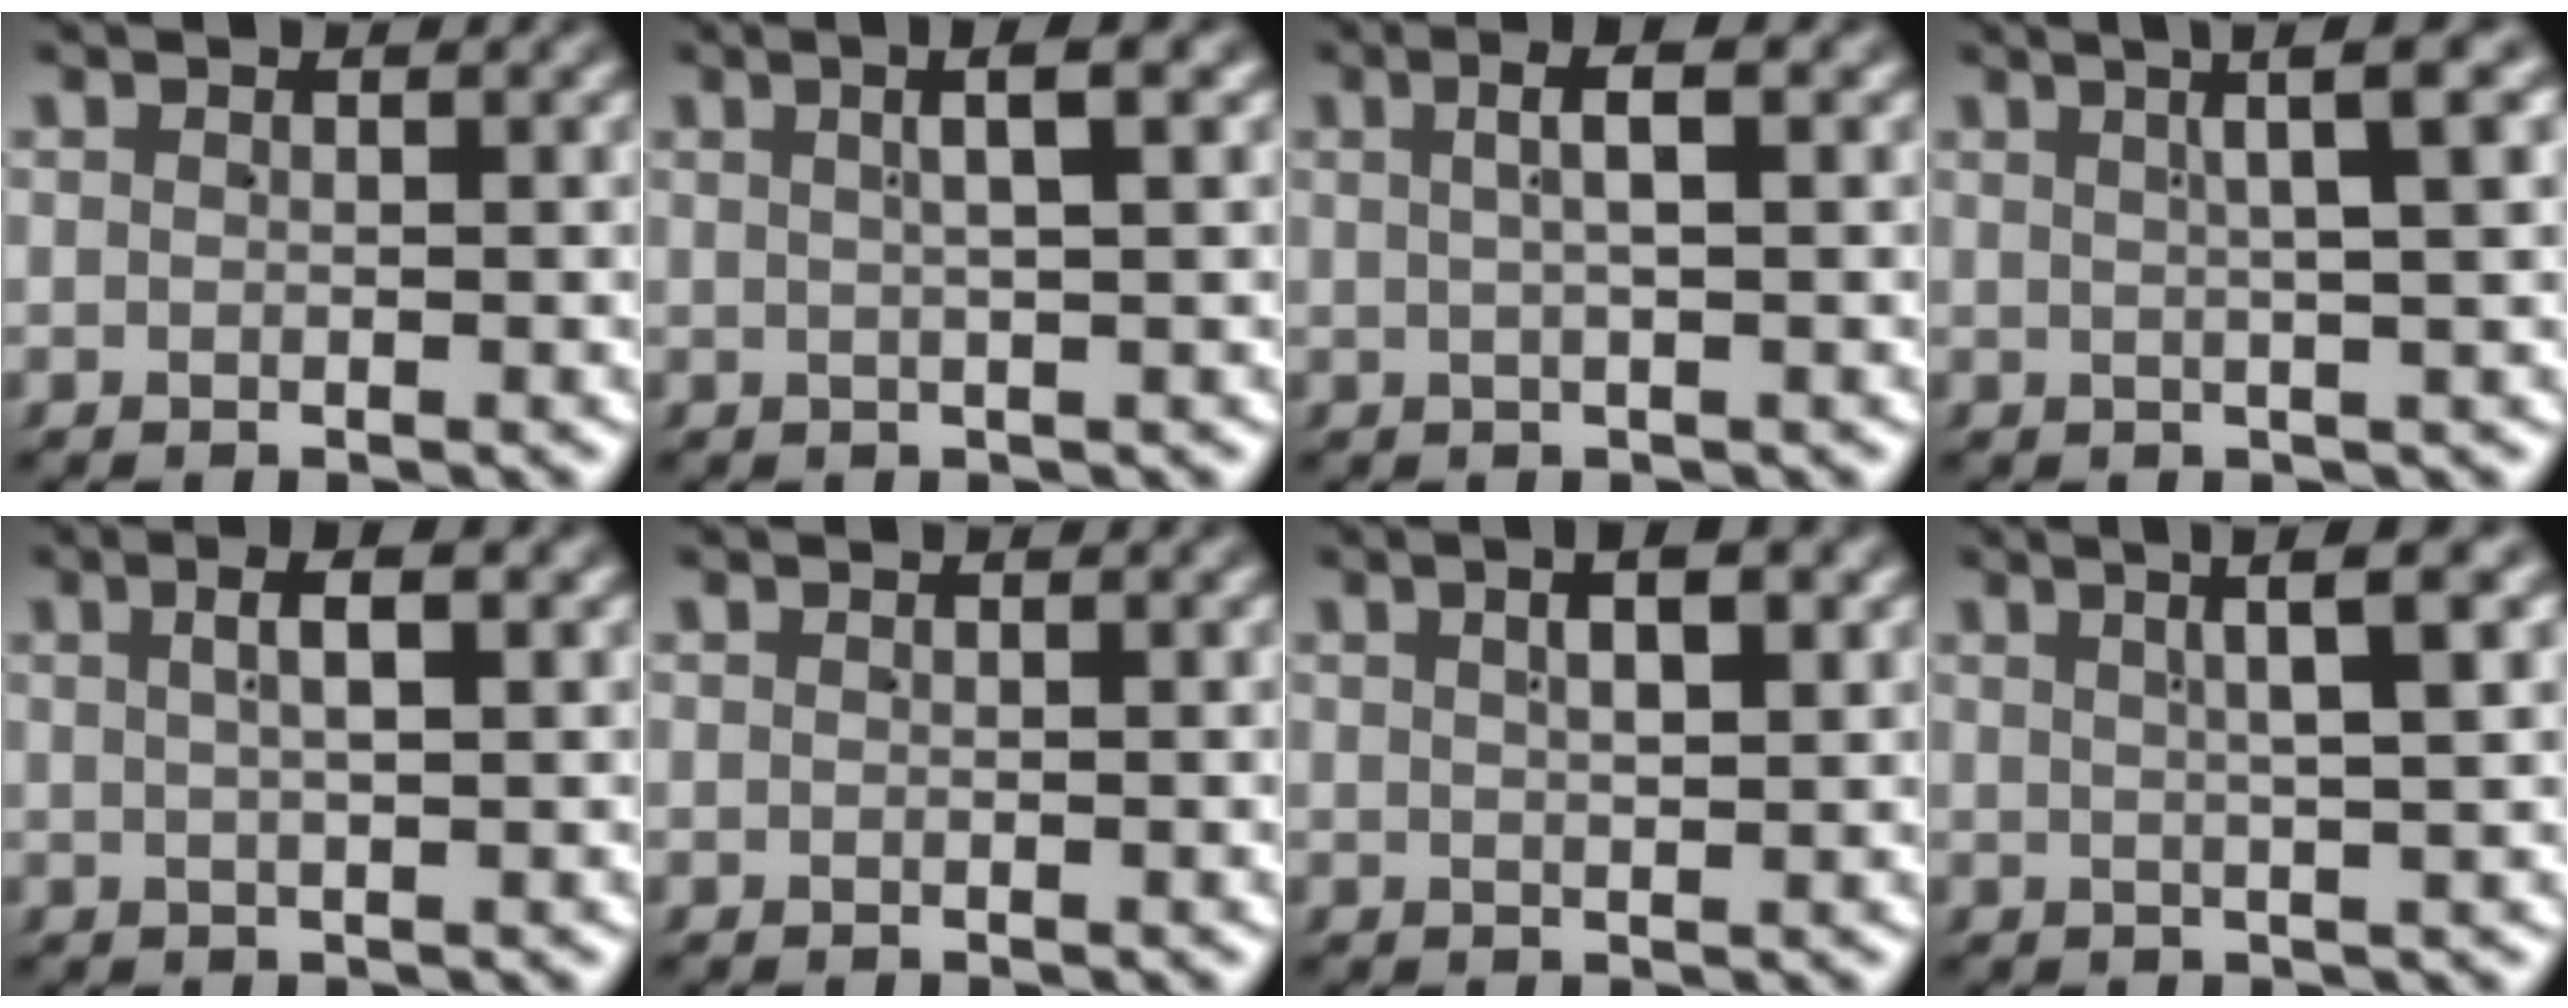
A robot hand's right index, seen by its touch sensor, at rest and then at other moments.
{"total": 2.9, "force": [1.3, -0.2, 2.6], "torque": [-0.030, 0.015, 0.022]}
{"total": 3.1, "force": [1.1, 0.3, 2.8], "torque": [-0.038, 0.014, 0.018]}
{"total": 4.7, "force": [2.5, -0.2, 4.0], "torque": [-0.043, 0.025, 0.034]}
{"total": 2.8, "force": [1.1, 0.3, 2.5], "torque": [-0.032, 0.012, 0.018]}
{"total": 0.0}
{"total": 2.7, "force": [1.3, 0.2, 2.3], "torque": [-0.022, 0.010, 0.022]}
{"total": 4.3, "force": [2.4, -0.5, 3.5], "torque": [-0.044, 0.020, 0.036]}